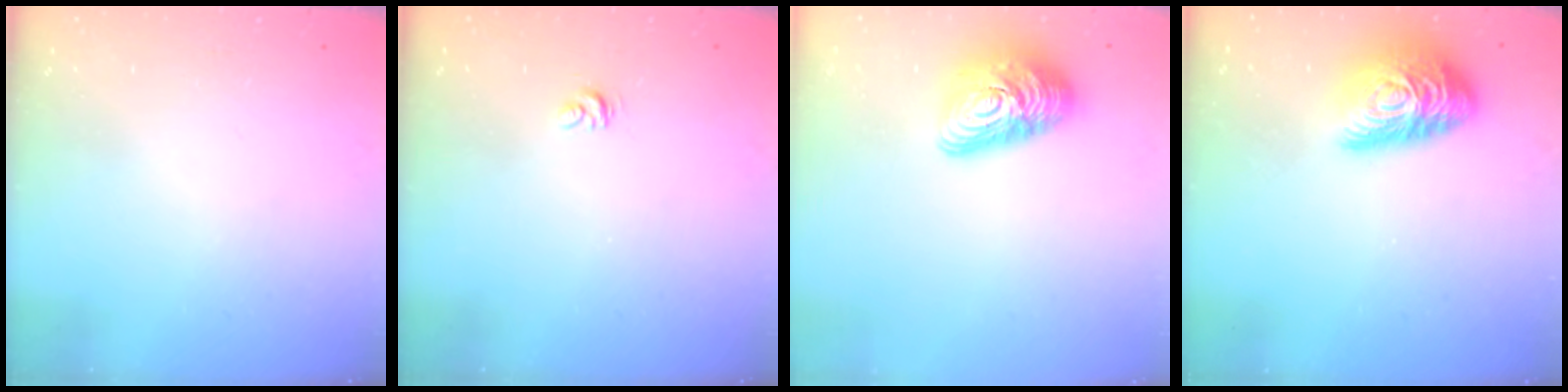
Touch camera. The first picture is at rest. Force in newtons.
{"total": 3.9, "press": 3.9, "slide": 0.1}
{"total": 14.7, "press": 14.7, "slide": 1.2}
{"total": 16.7, "press": 16.7, "slide": 1.4}